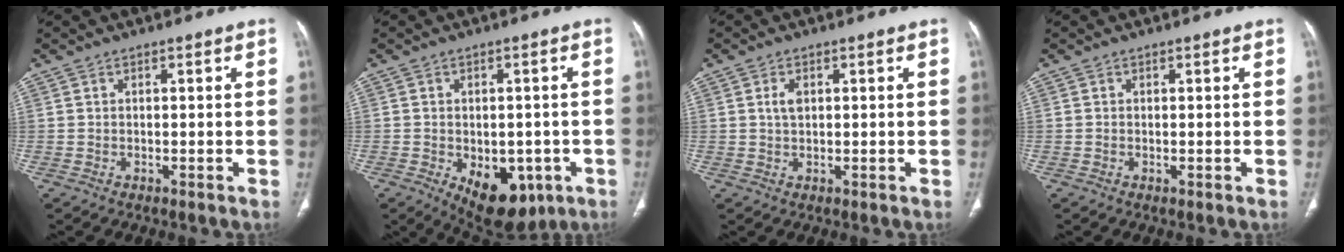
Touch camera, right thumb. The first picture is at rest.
{"total": 12.4, "force": [-4.9, 7.5, 8.6], "torque": [-0.095, 0.005, -0.051]}
{"total": 2.2, "force": [0.6, 1.3, 1.7], "torque": [-0.032, 0.001, 0.012]}
{"total": 0.0}